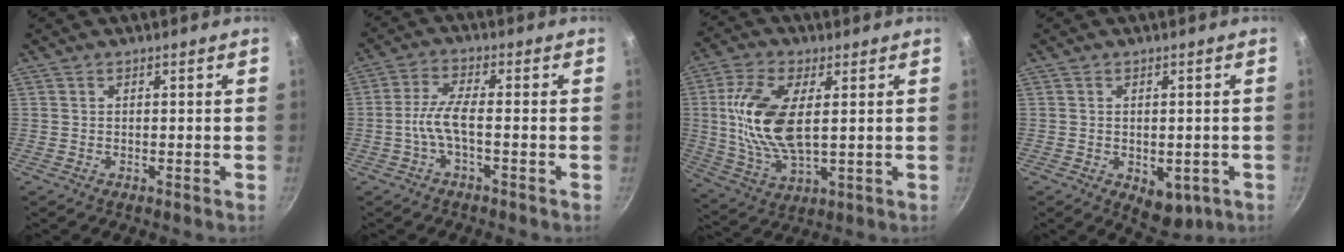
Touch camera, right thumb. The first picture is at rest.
{"total": 5.3, "force": [-1.7, 1.3, 4.9], "torque": [-0.115, 0.019, -0.041]}
{"total": 14.9, "force": [2.3, 7.2, 12.9], "torque": [-0.255, -0.002, 0.045]}
{"total": 6.3, "force": [-1.8, 4.1, 4.4], "torque": [-0.036, 0.000, -0.014]}